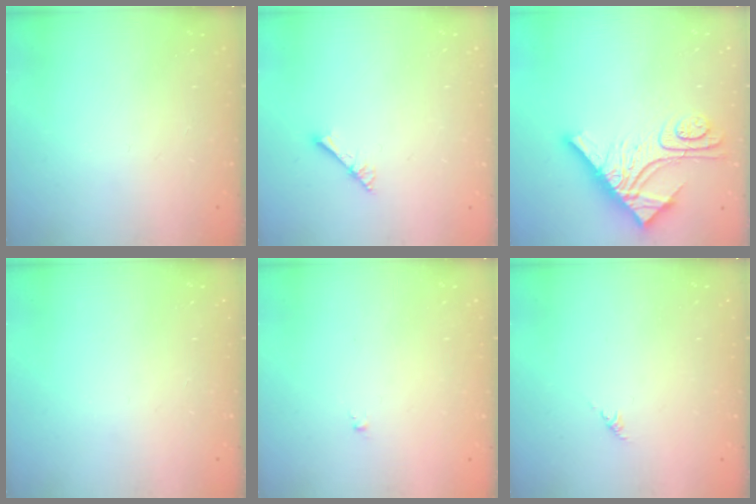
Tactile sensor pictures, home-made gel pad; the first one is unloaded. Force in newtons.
{"total": 2.9, "press": 2.9, "slide": 0.3}
{"total": 13.7, "press": 13.6, "slide": 1.2}
{"total": 0.0}
{"total": 0.0}
{"total": 0.0}